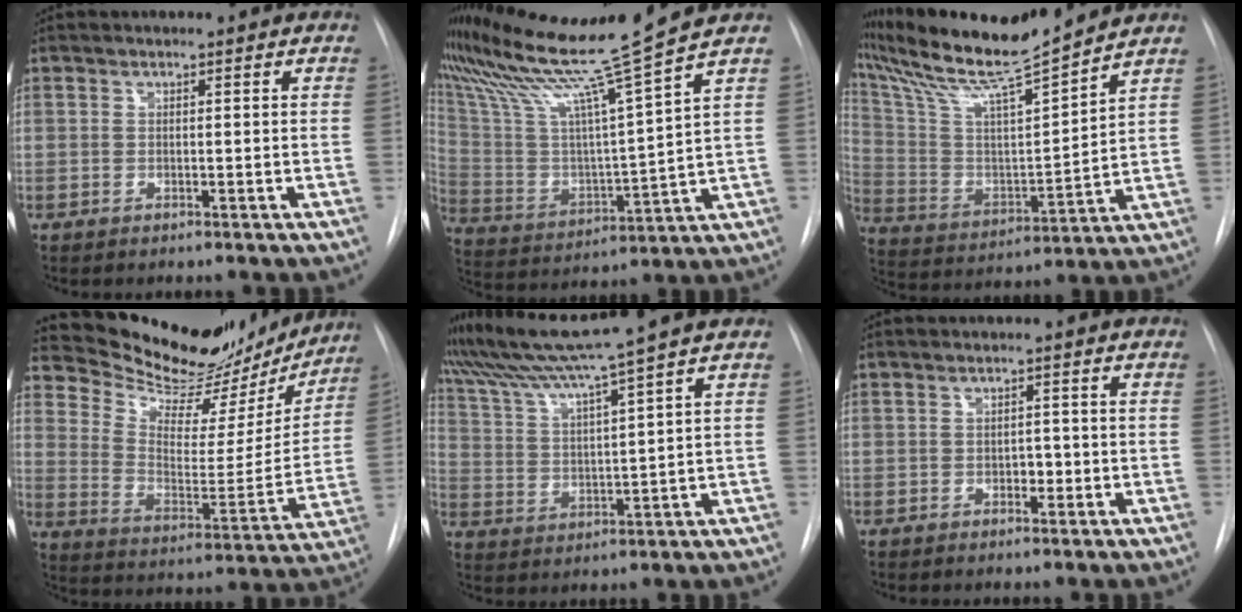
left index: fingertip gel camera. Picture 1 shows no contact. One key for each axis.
{"total": 17.6, "fx": 14.9, "fy": -3.4, "fz": 8.6, "tx": -0.166, "ty": -0.040, "tz": 0.262}
{"total": 16.4, "fx": 14.8, "fy": -0.7, "fz": 7.1, "tx": -0.148, "ty": -0.004, "tz": 0.268}
{"total": 23.5, "fx": 21.5, "fy": 6.4, "fz": 6.7, "tx": -0.097, "ty": -0.037, "tz": 0.301}
{"total": 10.4, "fx": 8.9, "fy": -2.6, "fz": 4.7, "tx": -0.092, "ty": 0.005, "tz": 0.171}
{"total": 1.6, "fx": -0.5, "fy": 1.1, "fz": 1.1, "tx": -0.014, "ty": 0.004, "tz": -0.005}